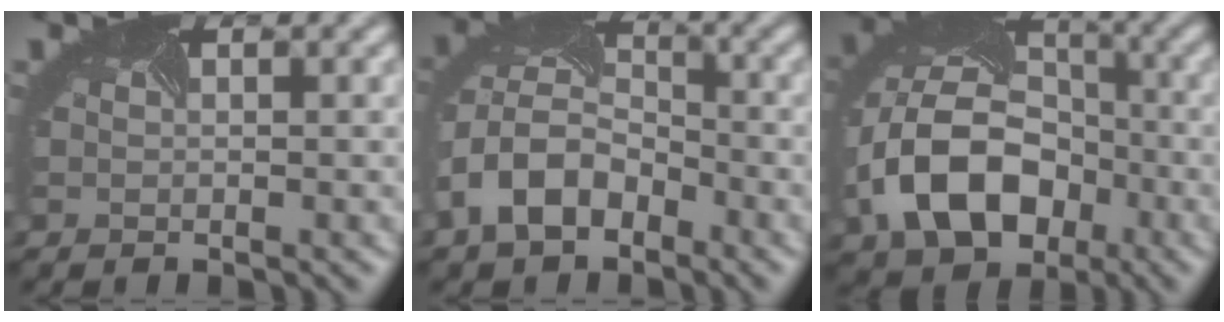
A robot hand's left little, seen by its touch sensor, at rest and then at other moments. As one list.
[{"total": 6.7, "force": [-3.1, 4.2, 4.1], "torque": [-0.098, -0.002, -0.070]}, {"total": 11.4, "force": [-3.6, 7.8, 7.5], "torque": [-0.160, -0.017, -0.068]}]